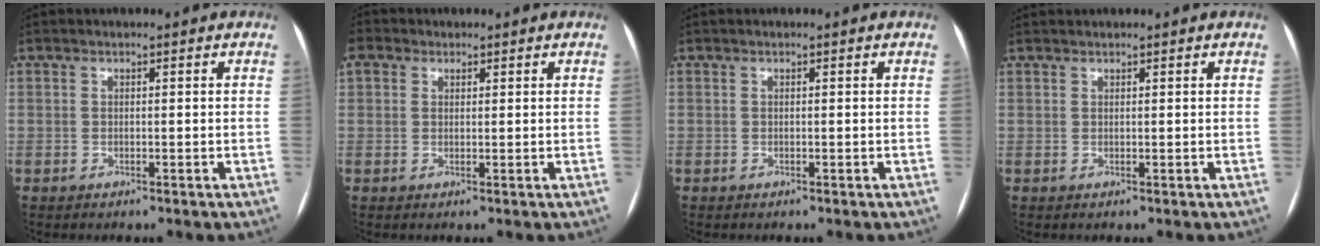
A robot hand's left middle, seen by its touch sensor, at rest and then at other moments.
{"total": 1.0, "force": [0.7, 0.7, -0.2], "torque": [0.003, 0.009, 0.013]}
{"total": 0.0}
{"total": 1.8, "force": [0.0, -1.3, -1.3], "torque": [0.020, 0.004, 0.006]}